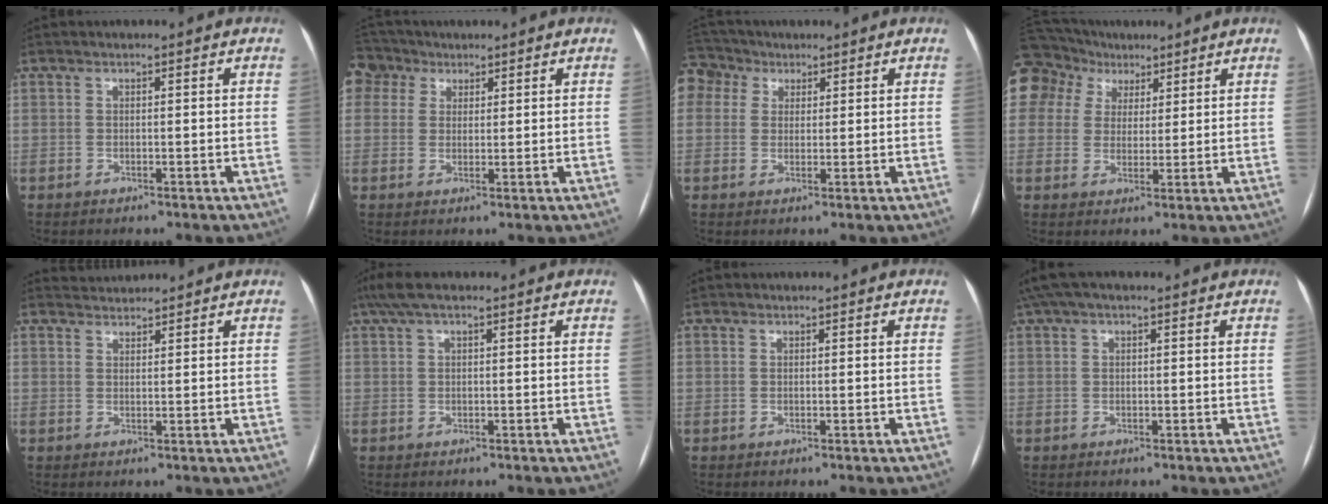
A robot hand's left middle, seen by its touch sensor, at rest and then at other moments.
{"total": 5.4, "force": [3.2, 4.3, 0.7], "torque": [-0.022, 0.026, 0.068]}
{"total": 6.8, "force": [3.5, 5.6, 1.3], "torque": [-0.036, 0.037, 0.072]}
{"total": 15.3, "force": [8.4, 12.0, 4.4], "torque": [-0.141, 0.073, 0.162]}
{"total": 2.1, "force": [2.1, 0.0, -0.5], "torque": [-0.002, 0.013, 0.044]}
{"total": 4.3, "force": [2.8, 0.9, 3.1], "torque": [-0.067, 0.043, 0.053]}
{"total": 0.0}
{"total": 4.8, "force": [3.0, 1.7, 3.3], "torque": [-0.074, 0.053, 0.056]}